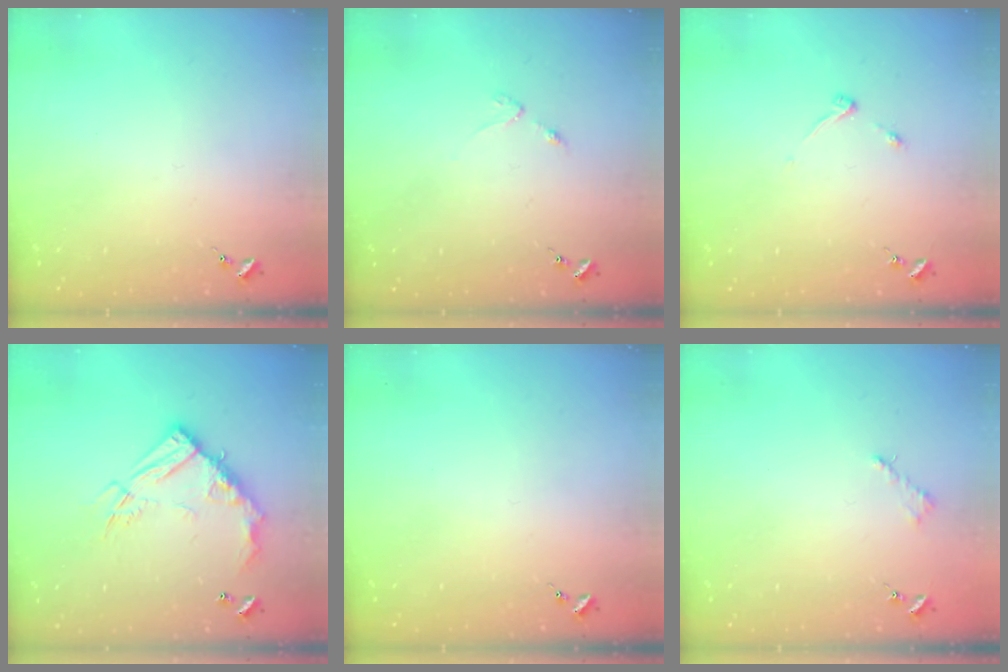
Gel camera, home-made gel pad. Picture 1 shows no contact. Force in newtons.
{"total": 2.5, "press": 2.4, "slide": 0.4}
{"total": 3.9, "press": 3.8, "slide": 0.6}
{"total": 16.2, "press": 16.2, "slide": 1.4}
{"total": 0.0}
{"total": 2.6, "press": 2.5, "slide": 0.3}